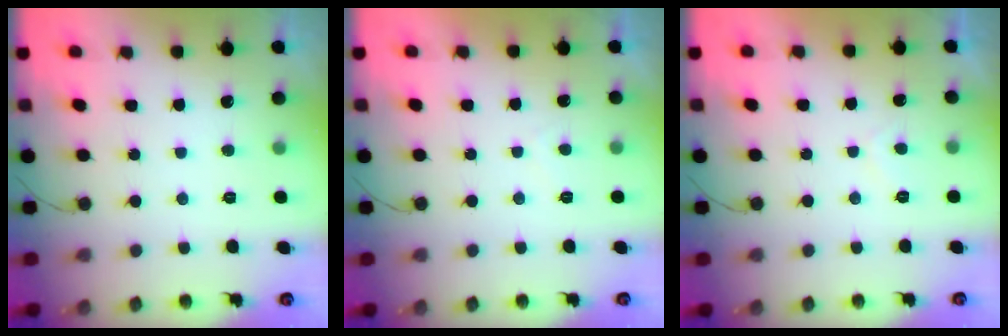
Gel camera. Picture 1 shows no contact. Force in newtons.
{"total": 1.0, "press": 0.9, "slide": 0.6}
{"total": 1.7, "press": 1.6, "slide": 0.7}